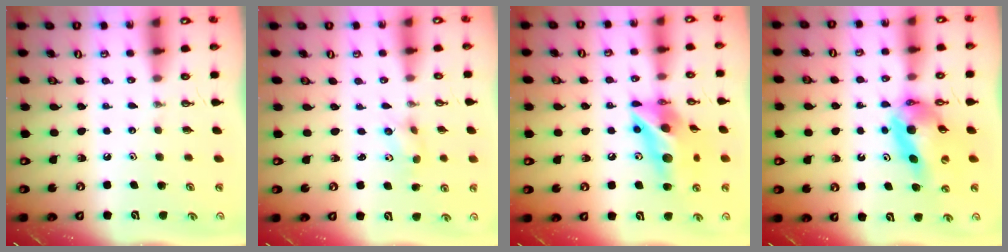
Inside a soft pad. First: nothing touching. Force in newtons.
{"total": 3.8, "press": 3.5, "slide": 1.5}
{"total": 14.7, "press": 14.7, "slide": 1.6}
{"total": 11.7, "press": 11.6, "slide": 1.4}